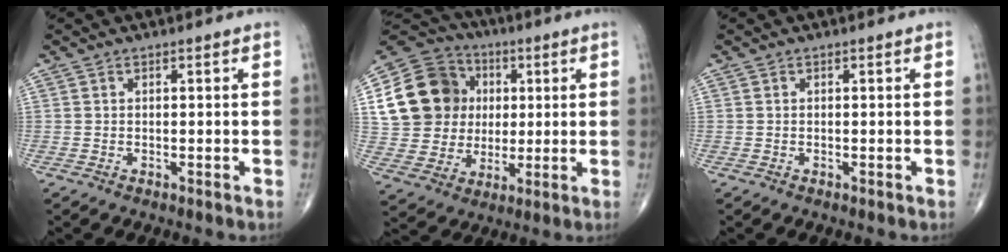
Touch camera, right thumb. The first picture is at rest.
{"total": 18.3, "force": [3.5, 16.0, 8.2], "torque": [-0.129, 0.021, 0.073]}
{"total": 0.0}